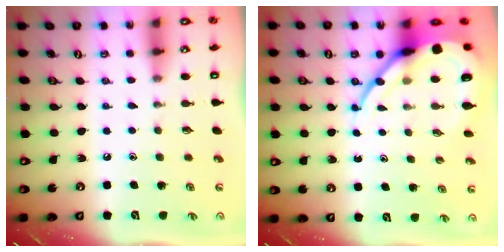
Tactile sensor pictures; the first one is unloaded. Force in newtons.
{"total": 12.7, "press": 12.6, "slide": 1.2}